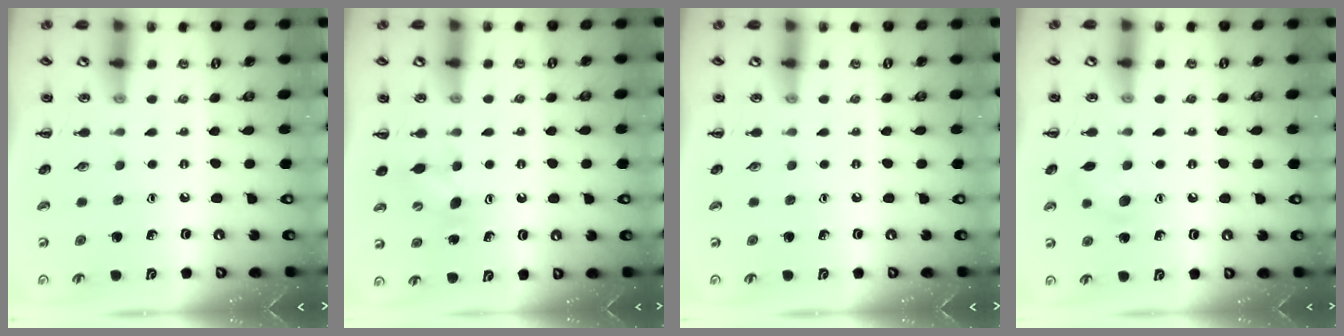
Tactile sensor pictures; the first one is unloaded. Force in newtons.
{"total": 4.5, "press": 4.3, "slide": 1.2}
{"total": 0.0}
{"total": 7.9, "press": 7.7, "slide": 1.4}